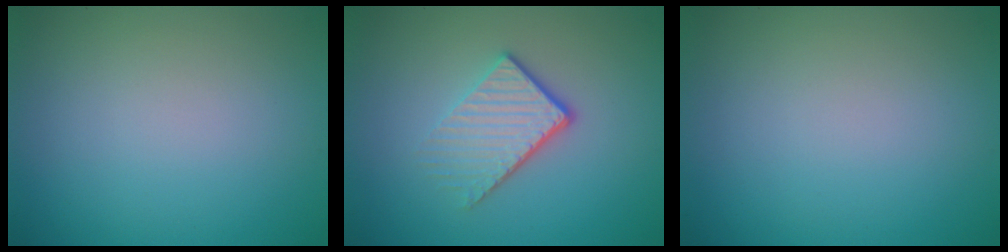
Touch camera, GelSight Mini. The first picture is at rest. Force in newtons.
{"total": 3.9, "press": 2.7, "slide": 2.9}
{"total": 0.0}